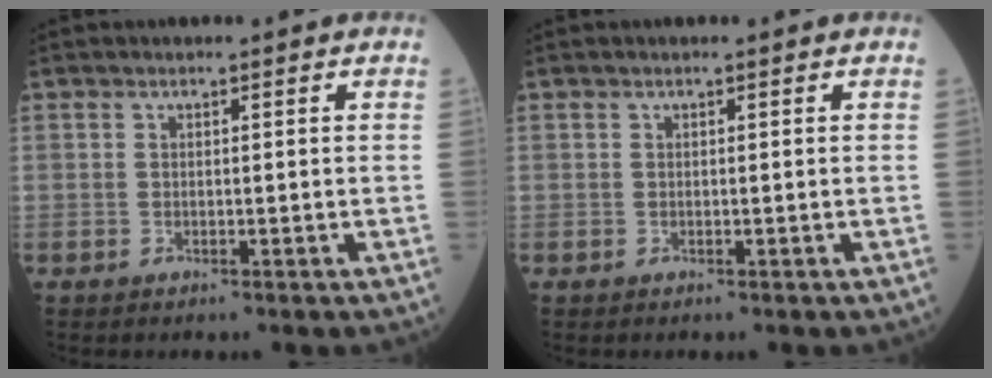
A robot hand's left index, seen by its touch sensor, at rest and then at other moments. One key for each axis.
{"total": 0.0}